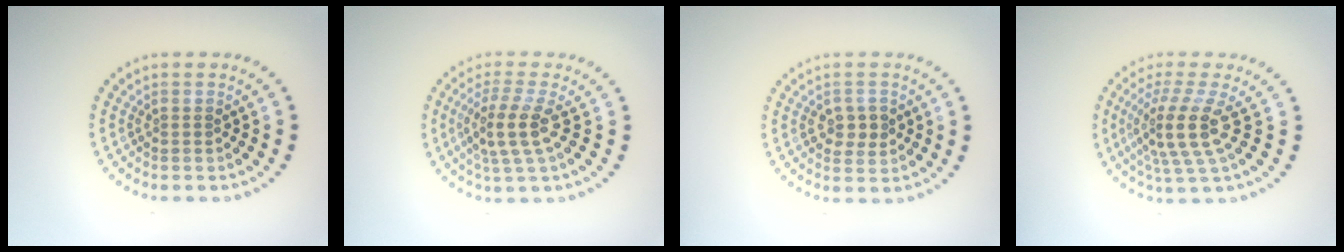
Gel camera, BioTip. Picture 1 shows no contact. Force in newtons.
{"total": 3.5, "press": 3.0, "slide": 1.9}
{"total": 2.4, "press": 2.4, "slide": 0.3}
{"total": 4.4, "press": 3.3, "slide": 2.9}